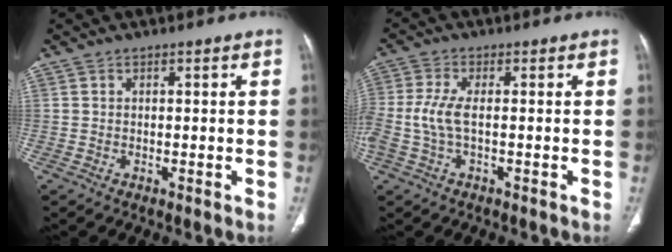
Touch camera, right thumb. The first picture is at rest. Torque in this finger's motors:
{"motor_torque": [0.49, 0.34, 1.80, 0.03, 0.63]}